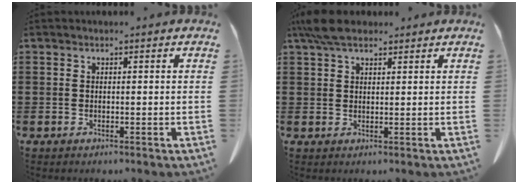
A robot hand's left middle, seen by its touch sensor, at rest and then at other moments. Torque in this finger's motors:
{"motor_torque": [0.82, 0.41, 0.28, 0.06]}